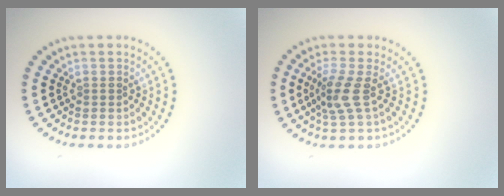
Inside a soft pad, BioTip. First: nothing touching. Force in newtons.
{"total": 2.8, "press": 2.1, "slide": 1.8}